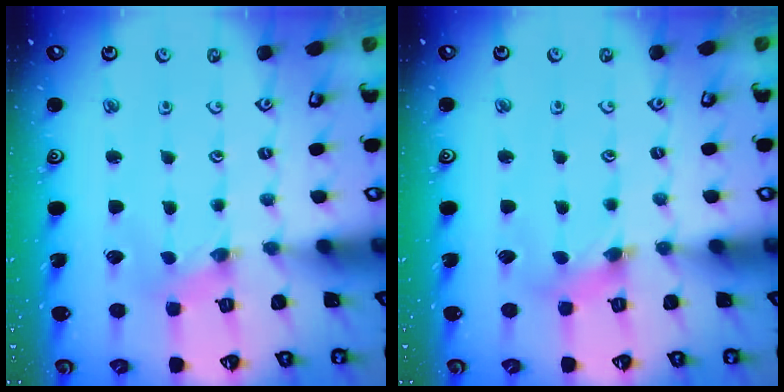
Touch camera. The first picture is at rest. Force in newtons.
{"total": 2.4, "press": 2.4, "slide": 0.4}